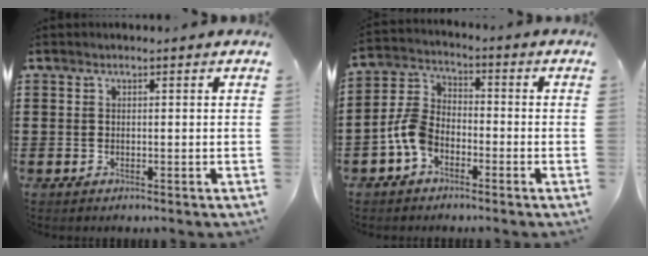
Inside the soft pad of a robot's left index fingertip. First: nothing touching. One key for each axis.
{"total": 6.5, "fx": -3.3, "fy": 4.0, "fz": 4.0, "tx": -0.115, "ty": 0.003, "tz": -0.073}